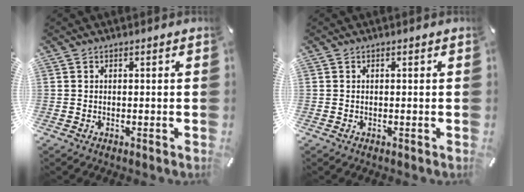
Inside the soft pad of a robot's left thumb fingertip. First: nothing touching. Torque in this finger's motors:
{"motor_torque": [-0.03, -0.01, -0.01, 0.01, 0.00]}